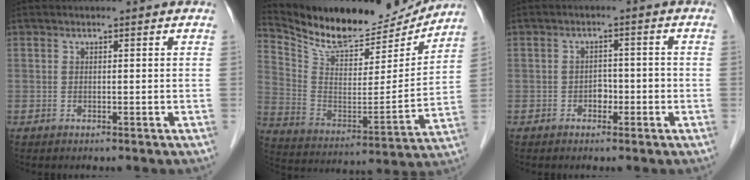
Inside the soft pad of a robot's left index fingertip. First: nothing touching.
{"total": 18.9, "force": [17.5, 5.0, 5.2], "torque": [-0.102, -0.020, 0.284]}
{"total": 2.2, "force": [-1.0, 1.5, 1.3], "torque": [-0.014, 0.007, -0.016]}